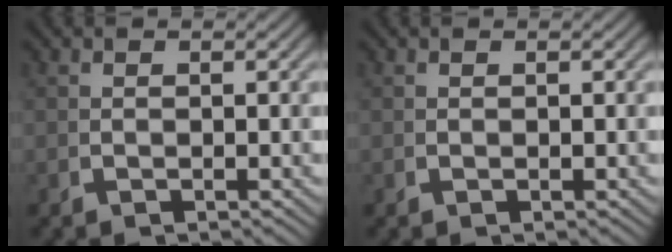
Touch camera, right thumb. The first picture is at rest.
{"total": 0.0}